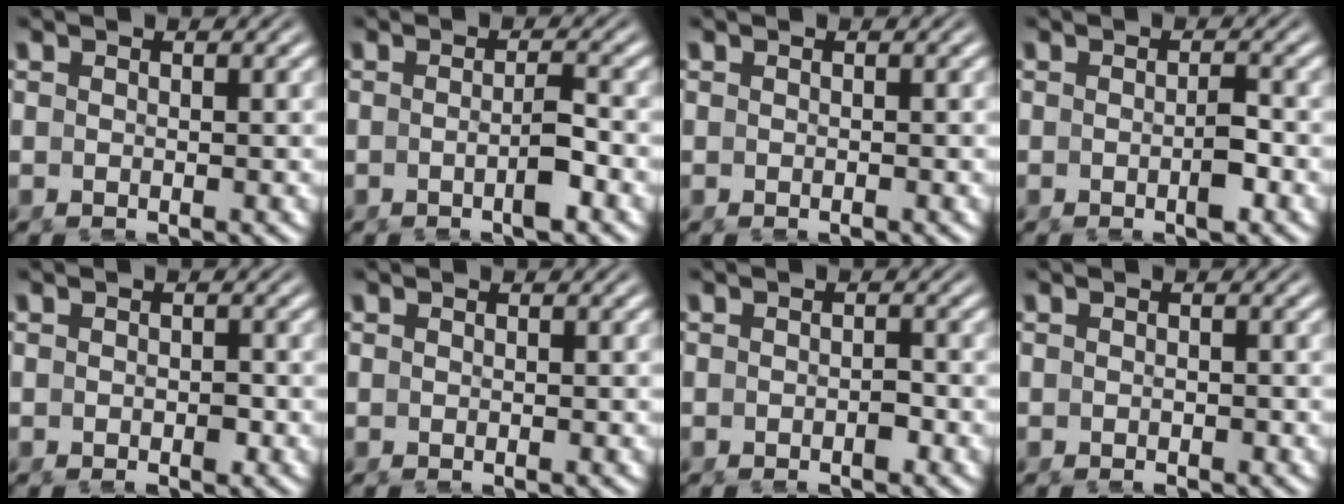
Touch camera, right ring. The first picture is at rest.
{"total": 2.2, "force": [-1.0, -0.2, 1.9], "torque": [-0.023, 0.001, -0.020]}
{"total": 0.0}
{"total": 1.5, "force": [-0.6, 0.2, 1.4], "torque": [-0.018, 0.002, -0.012]}
{"total": 1.0, "force": [-0.6, 0.4, 0.6], "torque": [-0.011, -0.010, -0.007]}
{"total": 0.0}
{"total": 0.9, "force": [-0.8, 0.1, 0.4], "torque": [-0.007, -0.007, -0.009]}
{"total": 0.6, "force": [-0.5, 0.1, 0.3], "torque": [-0.005, -0.006, -0.006]}